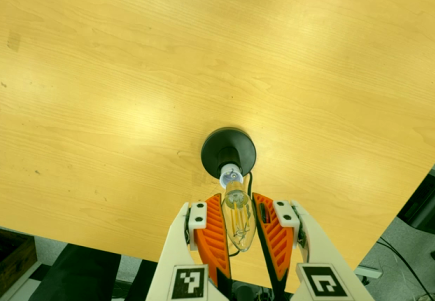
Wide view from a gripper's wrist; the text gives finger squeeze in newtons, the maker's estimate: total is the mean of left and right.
{"total": 8.2, "left": 7.2, "right": 9.2}